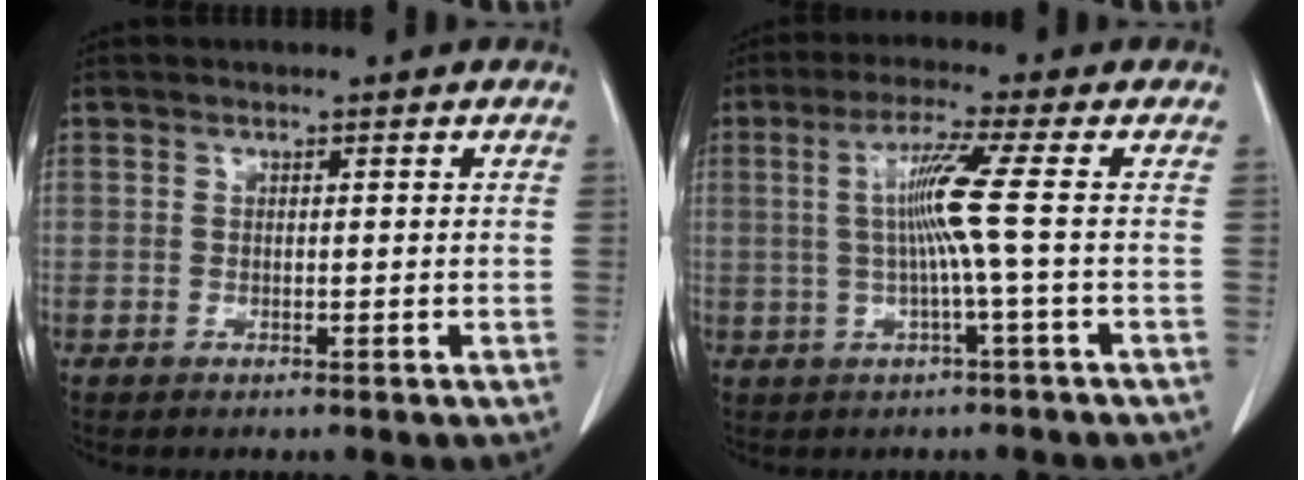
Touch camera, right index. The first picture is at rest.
{"total": 6.5, "force": [0.1, -1.8, 6.2], "torque": [-0.123, 0.008, 0.008]}